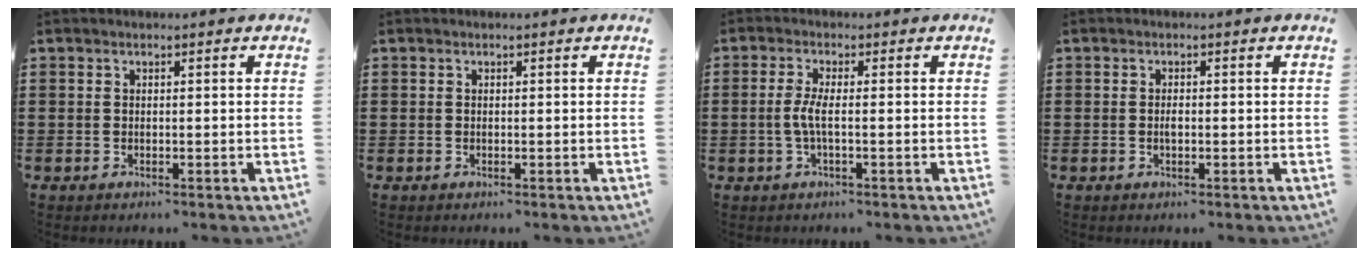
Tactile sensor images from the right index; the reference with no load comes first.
{"total": 0.0}
{"total": 3.5, "force": [-0.6, 0.5, 3.4], "torque": [-0.092, -0.011, -0.021]}
{"total": 1.3, "force": [-0.2, 0.5, 1.2], "torque": [-0.024, -0.002, -0.003]}